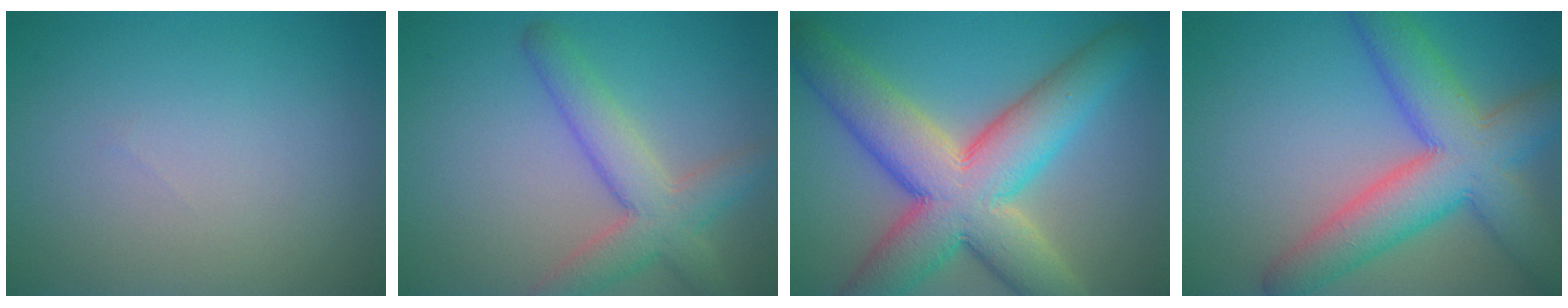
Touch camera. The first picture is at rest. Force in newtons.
{"total": 5.1, "press": 5.1, "slide": 0.2}
{"total": 12.1, "press": 12.1, "slide": 0.8}
{"total": 9.2, "press": 9.2, "slide": 0.2}